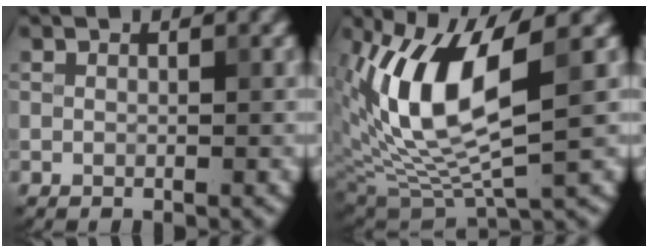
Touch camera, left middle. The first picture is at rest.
{"total": 9.7, "force": [2.4, 3.7, 8.6], "torque": [-0.182, -0.009, 0.050]}